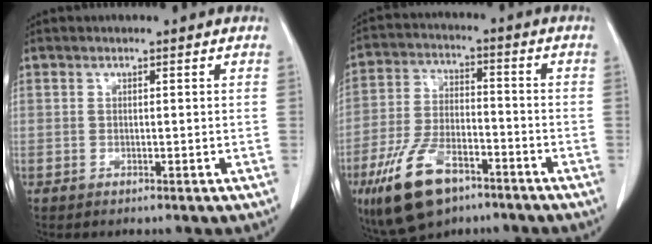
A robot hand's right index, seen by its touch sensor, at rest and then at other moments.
{"total": 12.8, "force": [-7.7, 5.7, 8.5], "torque": [-0.178, -0.004, -0.135]}